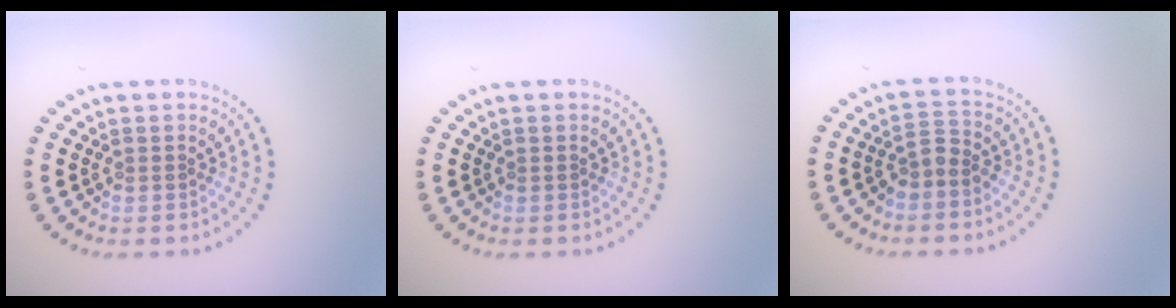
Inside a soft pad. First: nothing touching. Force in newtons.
{"total": 0.0}
{"total": 1.9, "press": 1.5, "slide": 1.2}